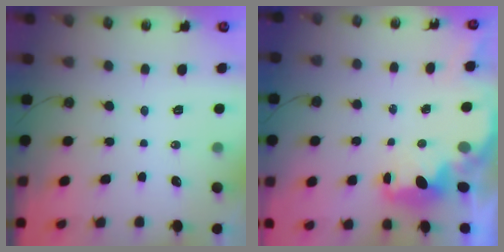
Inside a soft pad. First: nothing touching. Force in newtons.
{"total": 2.8, "press": 2.8, "slide": 0.4}